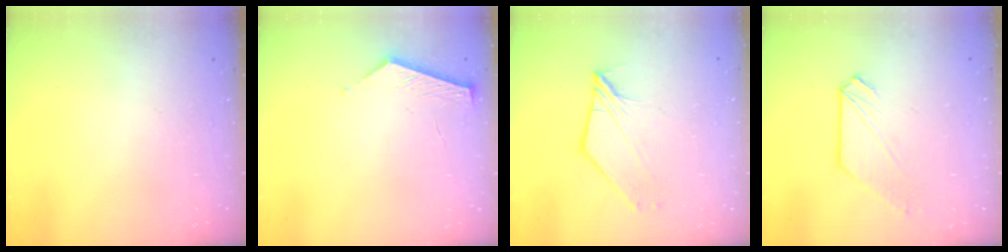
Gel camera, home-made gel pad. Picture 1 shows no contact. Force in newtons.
{"total": 5.3, "press": 5.3, "slide": 0.6}
{"total": 6.7, "press": 6.6, "slide": 1.2}
{"total": 2.2, "press": 2.2, "slide": 0.3}